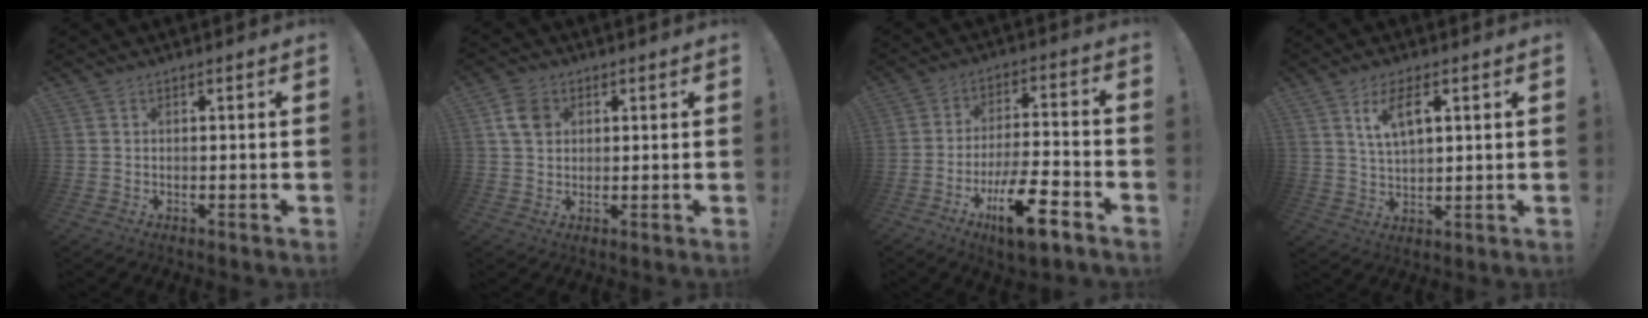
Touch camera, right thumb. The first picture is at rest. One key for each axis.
{"total": 6.1, "fx": 2.0, "fy": 4.7, "fz": 3.2, "tx": -0.047, "ty": 0.005, "tz": 0.040}
{"total": 15.2, "fx": -8.1, "fy": 4.7, "fz": 11.9, "tx": -0.191, "ty": 0.047, "tz": -0.130}
{"total": 7.5, "fx": 3.6, "fy": 2.9, "fz": 5.9, "tx": -0.098, "ty": -0.011, "tz": 0.061}